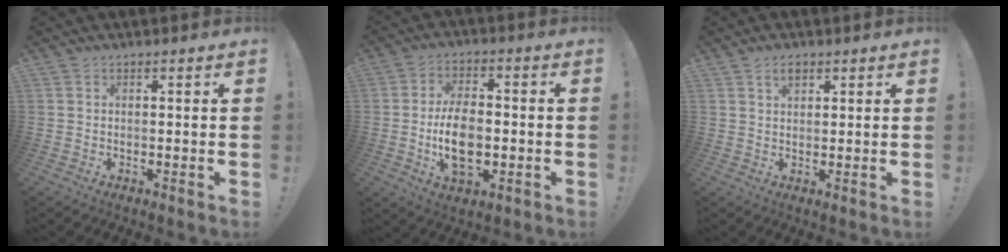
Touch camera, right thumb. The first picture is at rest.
{"total": 12.1, "force": [-1.7, 7.4, 9.4], "torque": [-0.155, 0.001, -0.030]}
{"total": 2.7, "force": [1.7, 1.5, 1.5], "torque": [-0.022, -0.002, 0.028]}